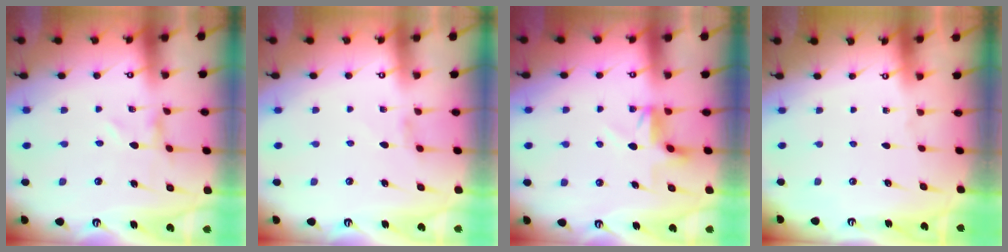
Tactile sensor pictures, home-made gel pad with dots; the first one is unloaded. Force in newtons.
{"total": 1.8, "press": 1.8, "slide": 0.3}
{"total": 4.3, "press": 4.2, "slide": 0.3}
{"total": 0.0}